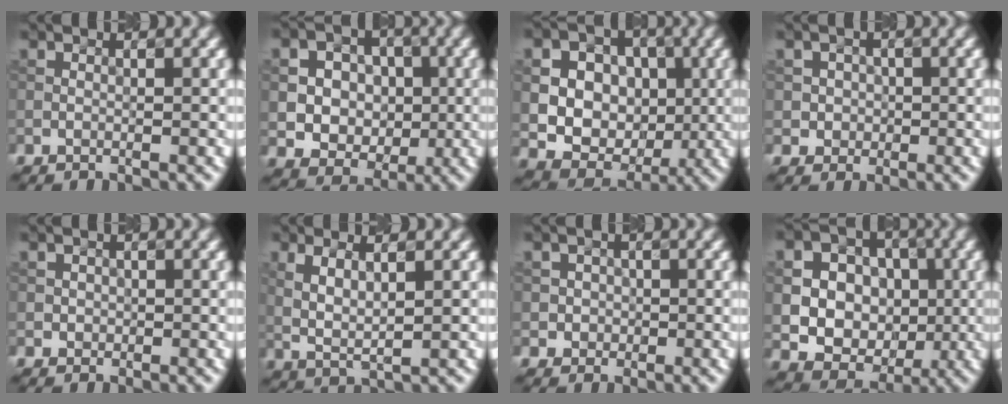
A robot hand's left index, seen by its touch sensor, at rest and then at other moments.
{"total": 7.4, "force": [0.9, 6.7, 3.2], "torque": [-0.058, 0.020, 0.009]}
{"total": 13.7, "force": [2.5, 12.1, 5.8], "torque": [-0.125, 0.028, 0.040]}
{"total": 2.1, "force": [0.2, 2.1, 0.3], "torque": [0.013, 0.000, -0.002]}
{"total": 0.8, "force": [0.1, 0.8, 0.0], "torque": [0.008, -0.004, 0.000]}
{"total": 2.8, "force": [1.1, 0.8, 2.4], "torque": [-0.052, -0.003, 0.024]}
{"total": 1.7, "force": [0.1, 1.7, 0.1], "torque": [0.018, -0.001, -0.005]}
{"total": 13.1, "force": [0.9, 12.1, 5.1], "torque": [-0.112, 0.031, -0.001]}